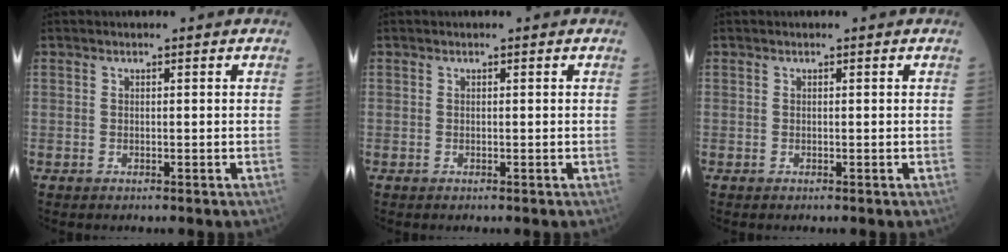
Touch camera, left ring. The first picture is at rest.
{"total": 0.0}
{"total": 0.0}